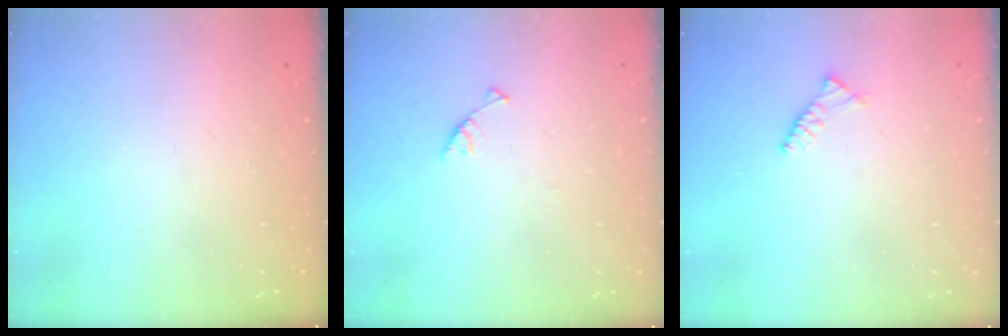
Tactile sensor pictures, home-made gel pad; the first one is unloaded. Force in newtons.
{"total": 3.0, "press": 3.0, "slide": 0.3}
{"total": 3.0, "press": 2.9, "slide": 0.8}